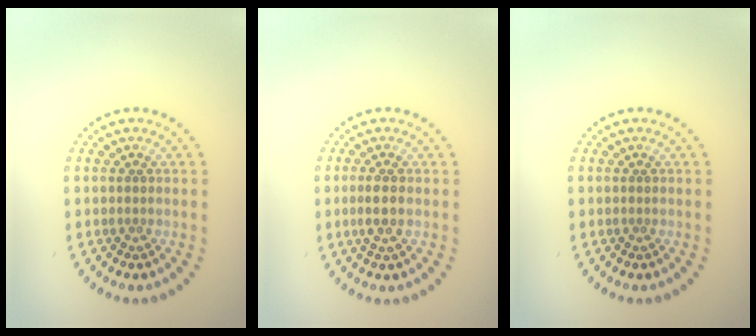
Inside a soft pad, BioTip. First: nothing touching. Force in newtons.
{"total": 1.8, "press": 1.5, "slide": 0.9}
{"total": 0.0}